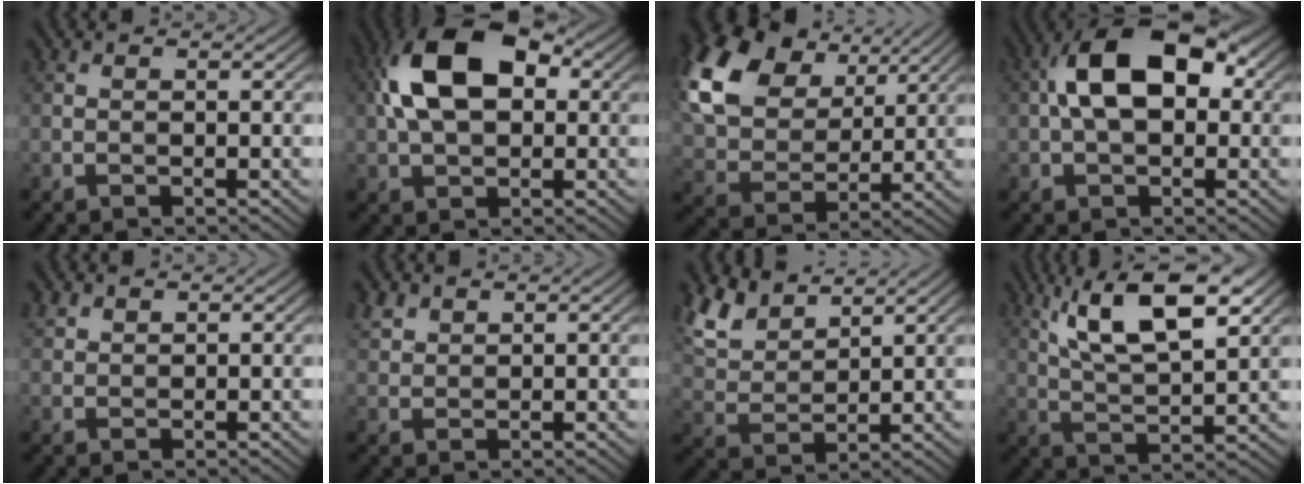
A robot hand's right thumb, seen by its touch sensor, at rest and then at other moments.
{"total": 12.1, "force": [2.4, 7.3, 9.4], "torque": [-0.193, 0.019, 0.033]}
{"total": 21.3, "force": [10.4, 15.0, 11.0], "torque": [-0.317, 0.041, 0.229]}
{"total": 11.5, "force": [1.4, 6.8, 9.2], "torque": [-0.163, 0.024, 0.011]}
{"total": 1.7, "force": [1.3, 1.0, 0.5], "torque": [-0.014, 0.003, 0.030]}
{"total": 2.7, "force": [1.9, 1.6, 0.9], "torque": [-0.026, 0.005, 0.043]}
{"total": 8.1, "force": [6.1, 3.5, 4.0], "torque": [-0.107, 0.012, 0.124]}
{"total": 12.4, "force": [6.3, 3.9, 9.9], "torque": [-0.190, 0.005, 0.109]}